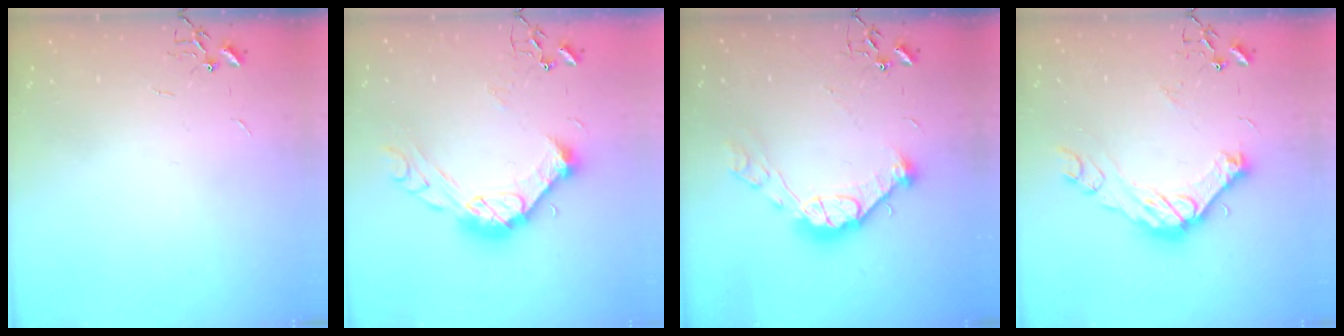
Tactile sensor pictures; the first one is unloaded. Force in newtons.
{"total": 17.4, "press": 17.3, "slide": 1.6}
{"total": 14.2, "press": 14.1, "slide": 1.8}
{"total": 15.5, "press": 15.5, "slide": 1.5}